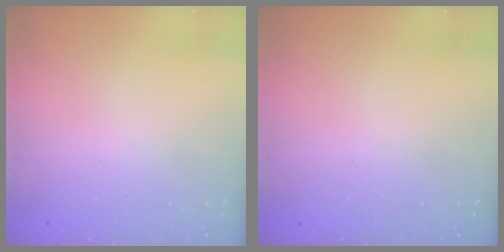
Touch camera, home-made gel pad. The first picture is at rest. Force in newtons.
{"total": 0.0}